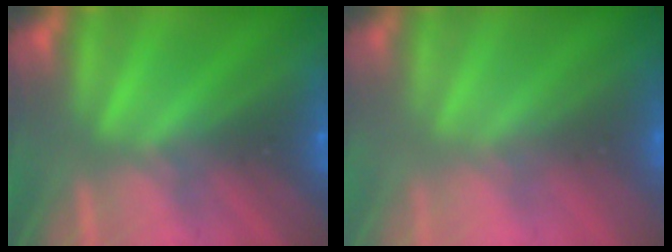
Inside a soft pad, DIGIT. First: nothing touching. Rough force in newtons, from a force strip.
{"total": 2.9}